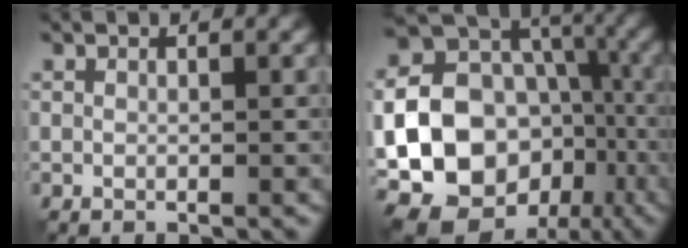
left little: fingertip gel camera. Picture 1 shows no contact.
{"total": 23.4, "force": [-6.7, 20.1, 10.1], "torque": [-0.206, -0.039, -0.115]}